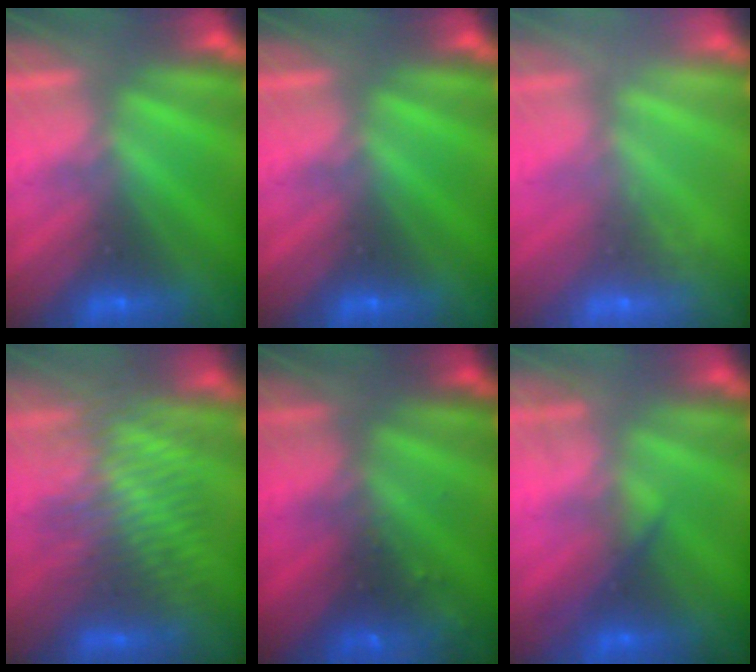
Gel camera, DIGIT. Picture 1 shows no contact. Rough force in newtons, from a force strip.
{"total": 0.0}
{"total": 2.6}
{"total": 3.8}
{"total": 6.7}
{"total": 1.9}